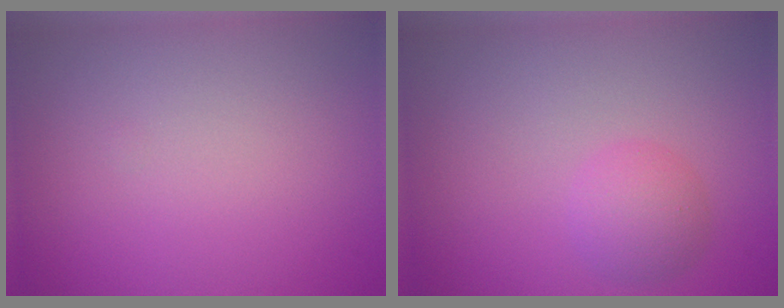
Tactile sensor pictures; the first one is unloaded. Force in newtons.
{"total": 2.4, "press": 2.4, "slide": 0.1}